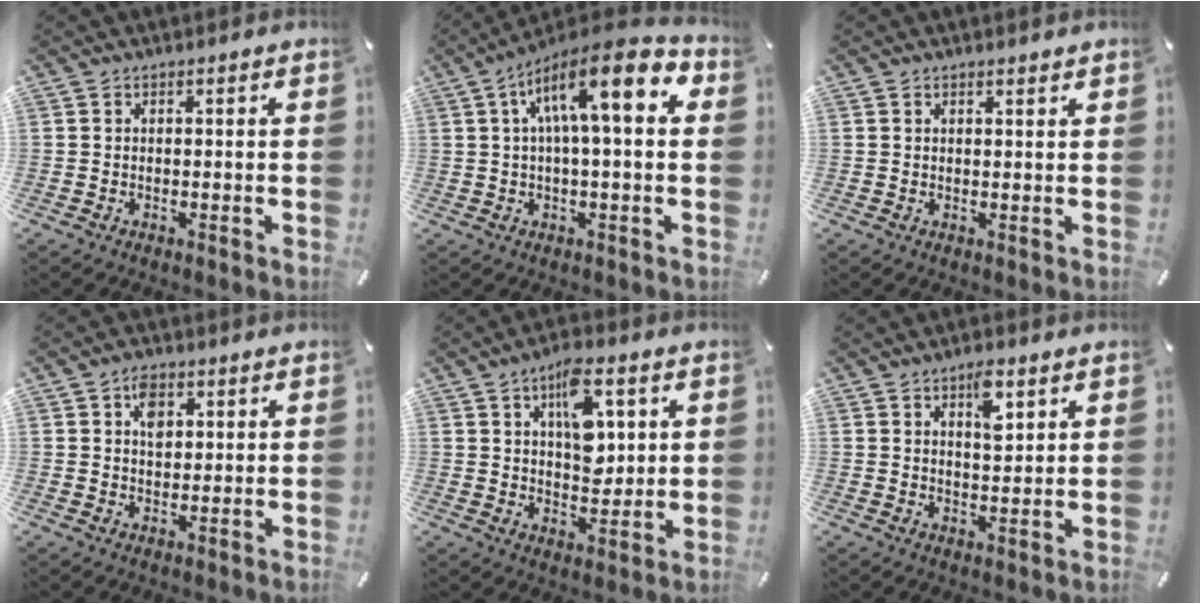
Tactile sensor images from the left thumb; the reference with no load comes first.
{"total": 15.0, "force": [4.8, 4.1, 13.6], "torque": [-0.222, -0.016, 0.075]}
{"total": 1.0, "force": [0.9, 0.1, 0.3], "torque": [-0.008, -0.002, 0.017]}
{"total": 4.7, "force": [1.6, 3.3, 2.9], "torque": [-0.042, -0.003, 0.023]}
{"total": 11.9, "force": [4.7, 6.9, 8.5], "torque": [-0.119, -0.011, 0.080]}
{"total": 6.1, "force": [3.1, 2.8, 4.5], "torque": [-0.056, -0.011, 0.046]}